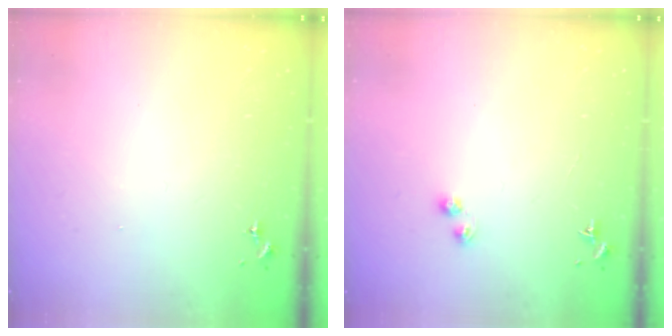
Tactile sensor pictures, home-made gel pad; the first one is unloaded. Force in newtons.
{"total": 2.2, "press": 2.2, "slide": 0.2}